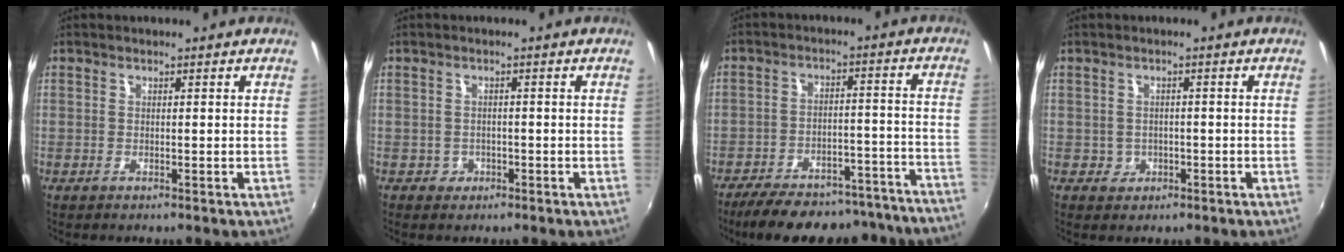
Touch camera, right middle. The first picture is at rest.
{"total": 1.9, "force": [-0.6, 1.8, 0.2], "torque": [-0.006, -0.001, -0.006]}
{"total": 24.9, "force": [-22.4, 5.1, 9.4], "torque": [-0.154, 0.002, -0.284]}
{"total": 2.6, "force": [-0.5, 2.5, 0.5], "torque": [-0.013, 0.000, -0.004]}